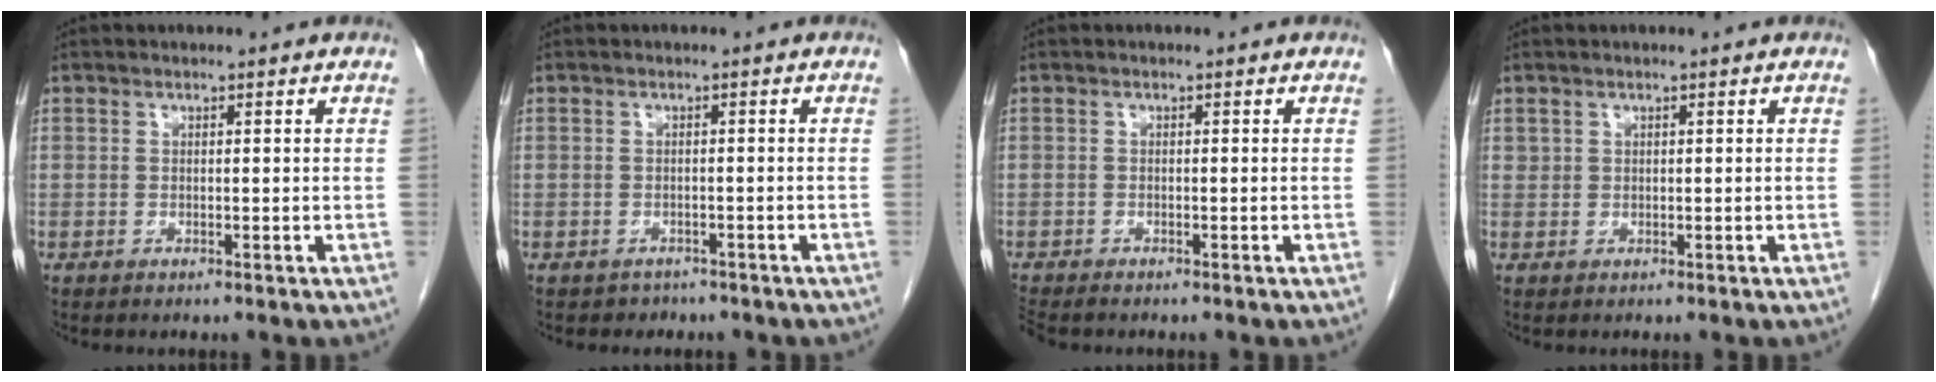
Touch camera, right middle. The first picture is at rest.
{"total": 2.5, "force": [-2.0, 1.6, 0.0], "torque": [-0.013, 0.006, -0.024]}
{"total": 2.2, "force": [-2.0, 0.4, 0.8], "torque": [-0.017, -0.006, -0.033]}
{"total": 0.5, "force": [0.4, 0.4, 0.0], "torque": [0.004, 0.001, 0.006]}